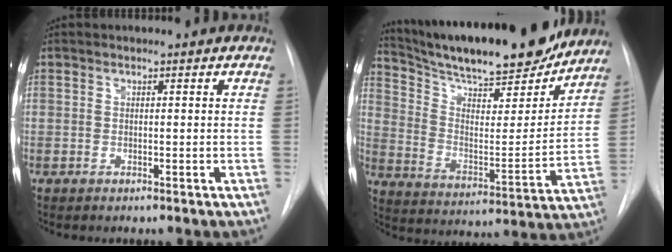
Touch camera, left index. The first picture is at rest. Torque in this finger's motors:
{"motor_torque": [0.30, -0.84, 0.49, 0.13]}